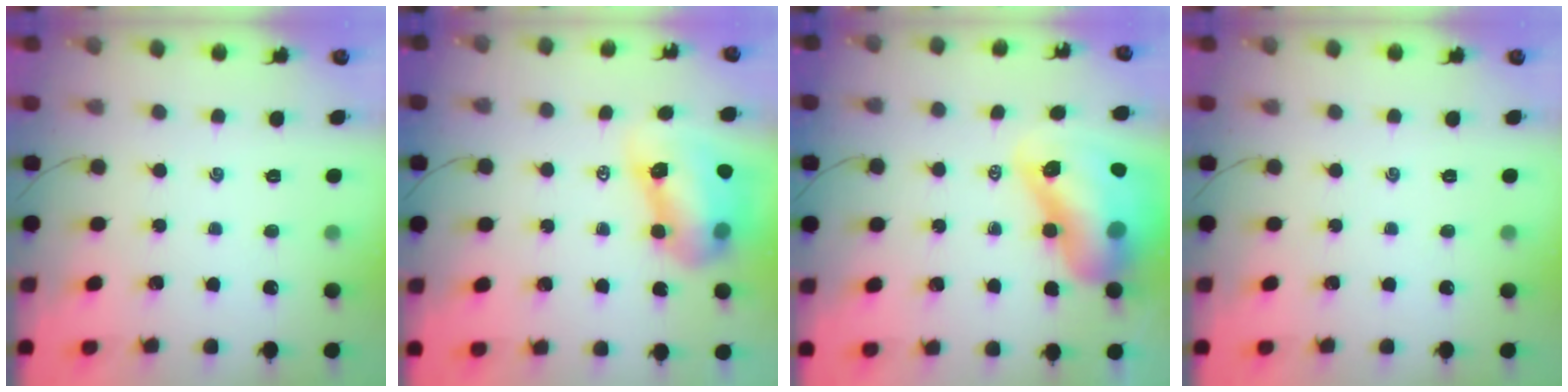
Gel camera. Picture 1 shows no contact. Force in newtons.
{"total": 11.2, "press": 10.8, "slide": 3.2}
{"total": 16.4, "press": 15.8, "slide": 4.3}
{"total": 0.0}